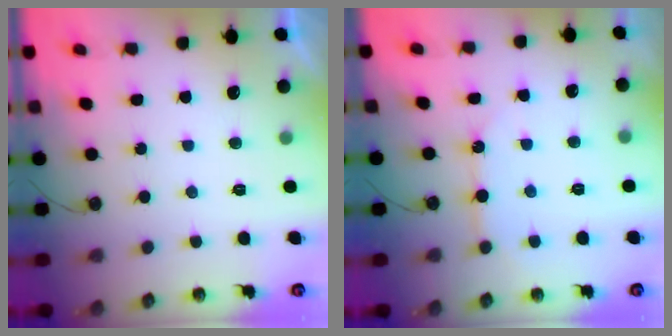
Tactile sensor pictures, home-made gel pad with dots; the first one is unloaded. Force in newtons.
{"total": 7.4, "press": 7.4, "slide": 0.6}